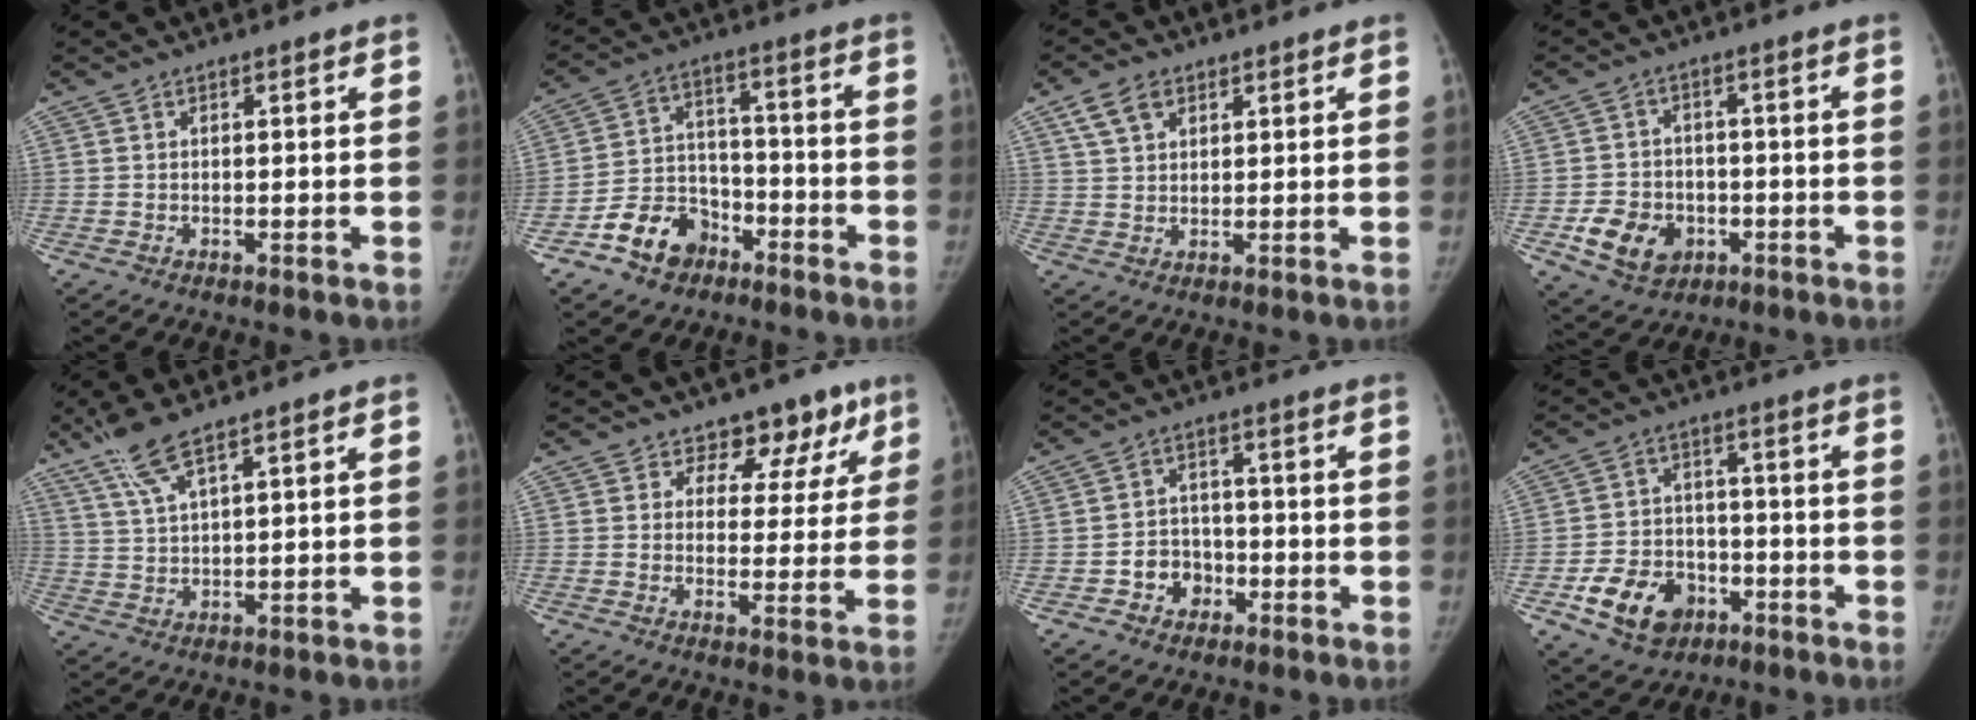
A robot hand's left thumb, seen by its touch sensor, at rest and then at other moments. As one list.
[{"total": 10.8, "force": [-6.4, 7.7, 4.0], "torque": [-0.041, 0.057, -0.112]}, {"total": 5.1, "force": [2.7, 3.4, 2.7], "torque": [-0.037, -0.004, 0.054]}, {"total": 9.6, "force": [-3.2, 7.7, 4.7], "torque": [-0.057, 0.013, -0.044]}, {"total": 6.9, "force": [4.9, 1.1, 4.7], "torque": [-0.107, -0.015, 0.106]}, {"total": 9.0, "force": [6.2, 6.2, 1.8], "torque": [0.025, -0.028, 0.062]}, {"total": 5.9, "force": [-2.4, 5.0, 1.9], "torque": [-0.001, 0.024, -0.040]}, {"total": 12.0, "force": [-5.4, 8.9, 5.9], "torque": [-0.077, 0.026, -0.083]}]